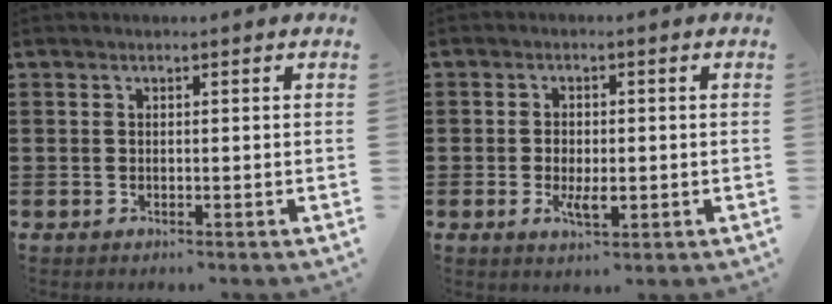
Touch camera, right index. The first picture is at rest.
{"total": 2.8, "force": [-0.6, 1.4, 2.4], "torque": [-0.052, -0.001, -0.012]}